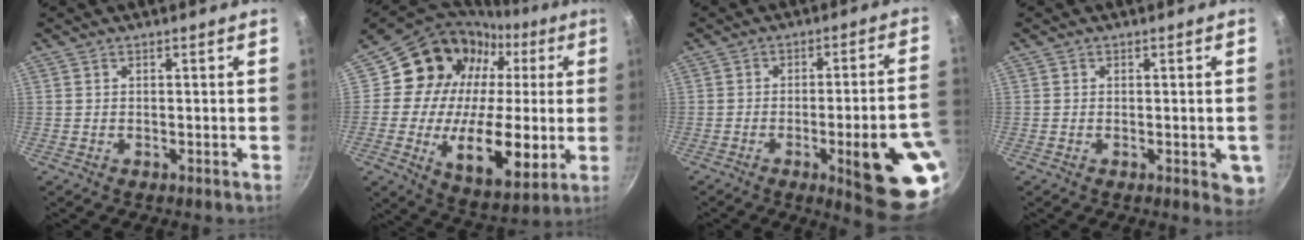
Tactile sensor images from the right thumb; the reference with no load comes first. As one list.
[{"total": 22.9, "force": [-0.4, 17.5, 14.8], "torque": [-0.205, 0.011, -0.006]}, {"total": 17.7, "force": [-5.8, 3.5, 16.3], "torque": [-0.177, 0.022, -0.071]}, {"total": 4.2, "force": [-1.0, 1.8, 3.7], "torque": [-0.032, -0.004, -0.013]}]